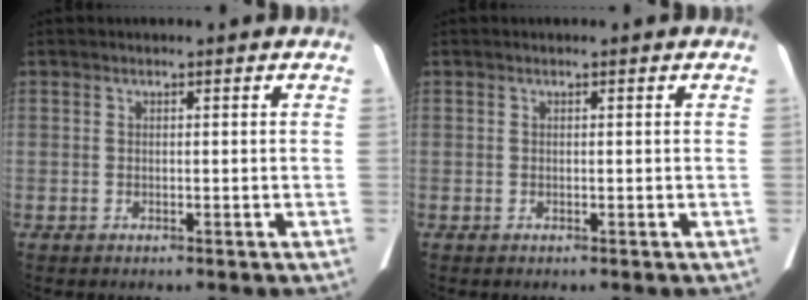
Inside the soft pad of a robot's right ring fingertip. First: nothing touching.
{"total": 0.0}